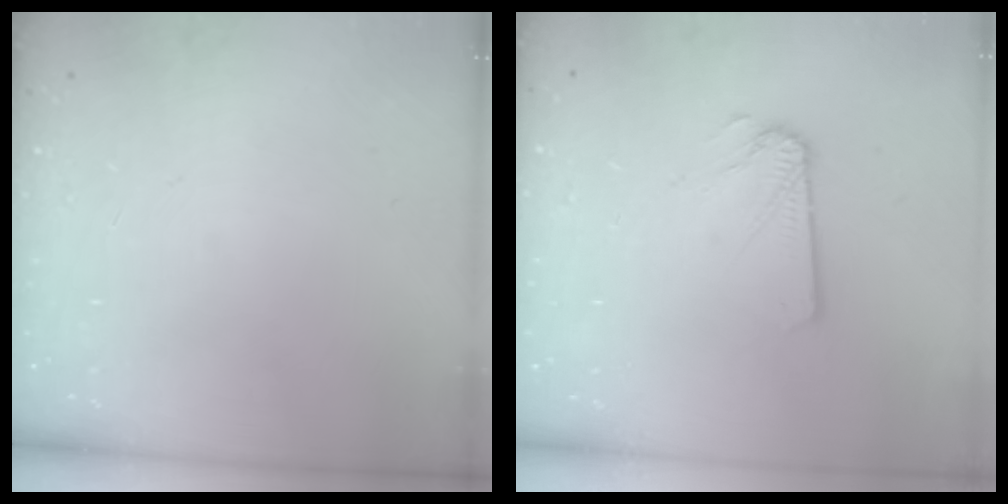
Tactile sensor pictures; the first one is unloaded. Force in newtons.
{"total": 1.2, "press": 1.2, "slide": 0.1}